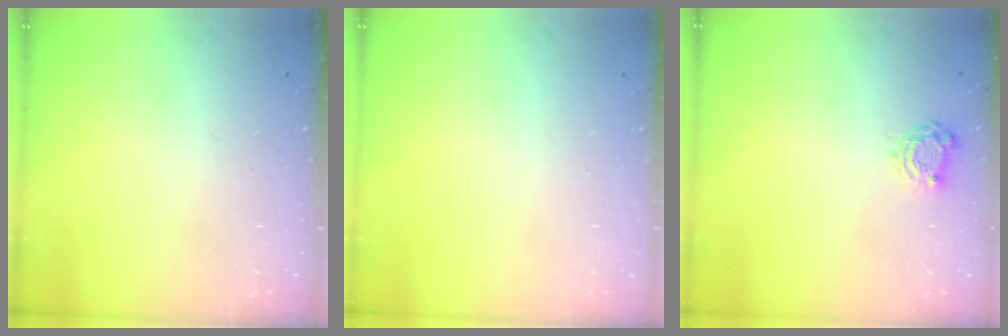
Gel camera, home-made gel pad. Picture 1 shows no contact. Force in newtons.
{"total": 0.0}
{"total": 5.3, "press": 5.3, "slide": 0.7}